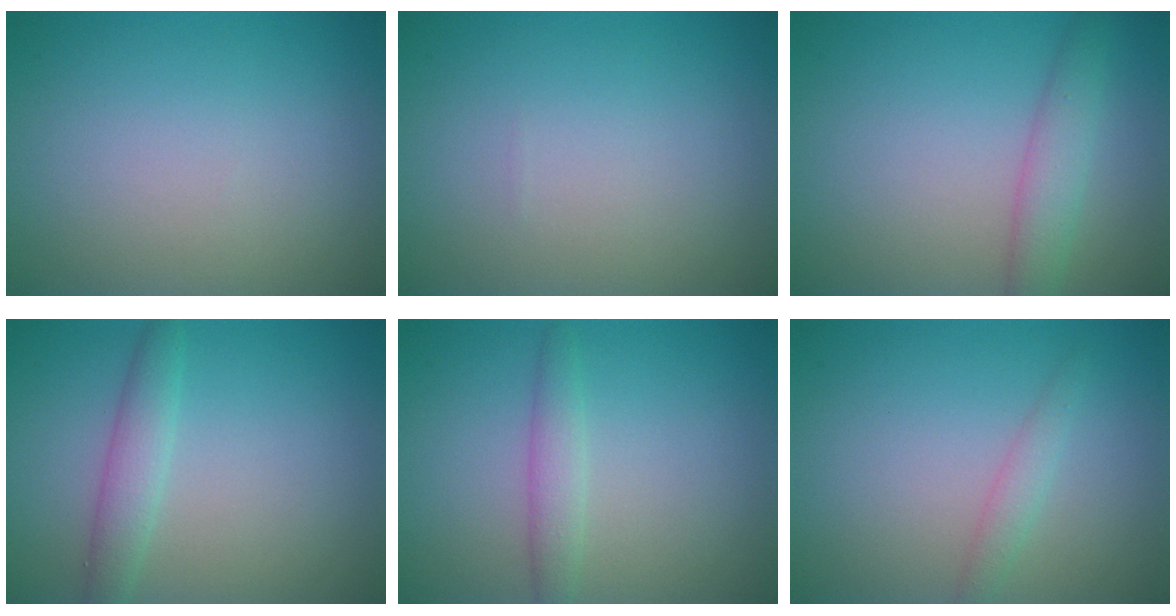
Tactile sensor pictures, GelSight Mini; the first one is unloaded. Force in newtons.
{"total": 0.0}
{"total": 2.7, "press": 2.7, "slide": 0.1}
{"total": 2.4, "press": 2.4, "slide": 0.1}
{"total": 1.9, "press": 1.9, "slide": 0.1}
{"total": 1.4, "press": 1.4, "slide": 0.0}